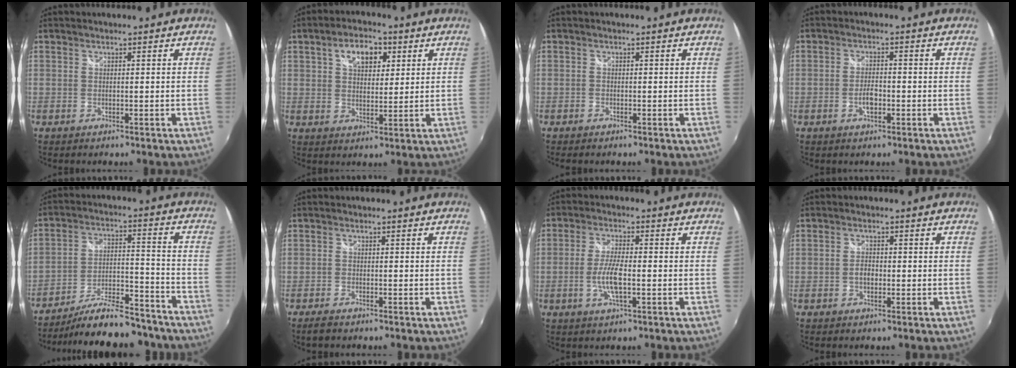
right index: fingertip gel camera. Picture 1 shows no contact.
{"total": 7.7, "force": [3.3, 4.5, 5.3], "torque": [-0.086, 0.022, 0.054]}
{"total": 0.9, "force": [-0.7, 0.4, 0.3], "torque": [-0.009, -0.004, -0.016]}
{"total": 3.2, "force": [-1.2, 1.5, 2.5], "torque": [-0.051, 0.000, -0.022]}
{"total": 19.4, "force": [-16.8, 4.7, 8.3], "torque": [-0.151, 0.003, -0.237]}
{"total": 2.4, "force": [-2.0, 0.8, 1.1], "torque": [-0.030, -0.008, -0.039]}
{"total": 6.2, "force": [-1.6, 1.4, 5.8], "torque": [-0.121, -0.003, -0.031]}
{"total": 2.0, "force": [-0.6, 1.4, 1.3], "torque": [-0.025, 0.003, -0.012]}